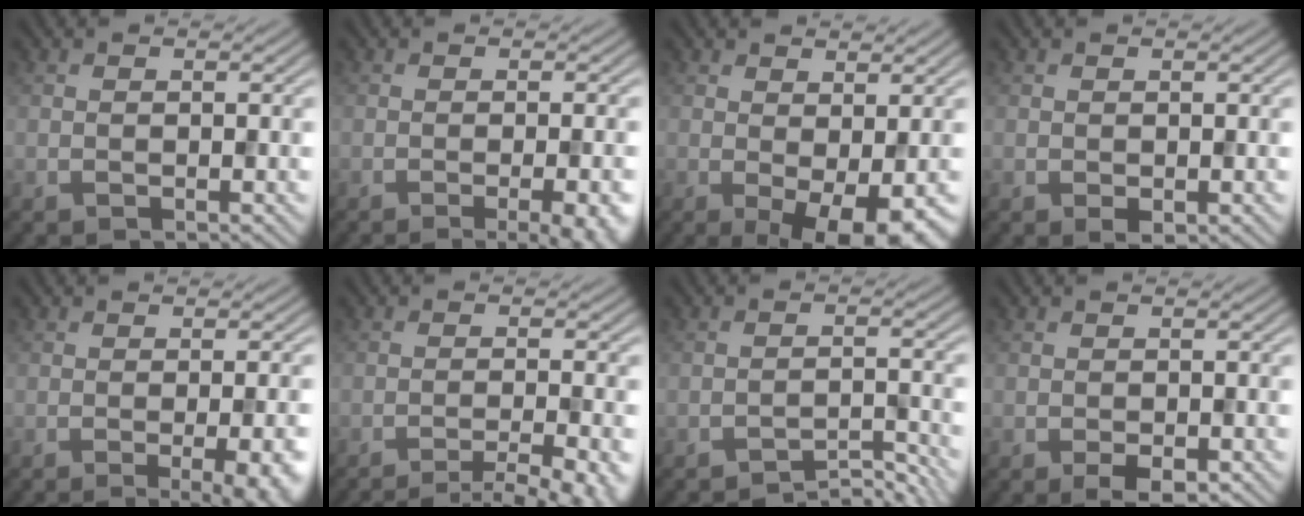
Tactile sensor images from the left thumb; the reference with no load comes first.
{"total": 5.9, "force": [-2.4, 1.4, 5.1], "torque": [-0.058, 0.005, -0.027]}
{"total": 5.7, "force": [-0.9, 2.0, 5.2], "torque": [-0.078, -0.007, -0.006]}
{"total": 1.0, "force": [-0.3, 0.6, 0.7], "torque": [-0.013, -0.004, -0.003]}
{"total": 7.6, "force": [-2.8, 2.2, 6.8], "torque": [-0.075, 0.000, -0.026]}
{"total": 7.4, "force": [-5.6, 1.4, 4.7], "torque": [-0.063, 0.004, -0.070]}
{"total": 3.6, "force": [-3.3, 0.4, 1.4], "torque": [-0.020, 0.009, -0.056]}
{"total": 2.4, "force": [-1.4, 1.0, 1.6], "torque": [-0.024, -0.002, -0.019]}